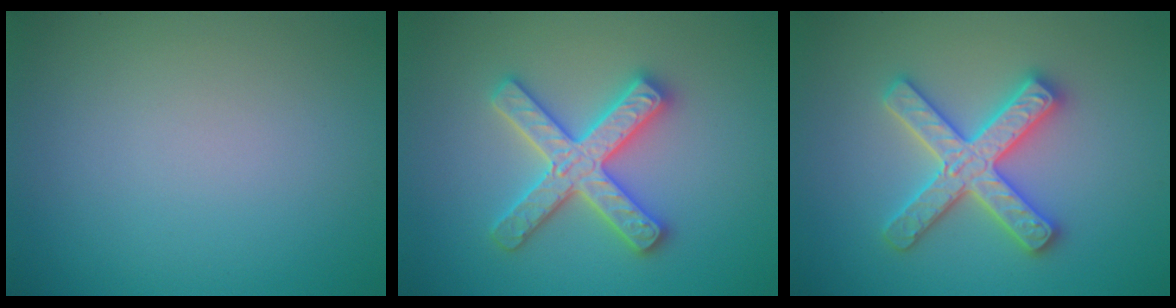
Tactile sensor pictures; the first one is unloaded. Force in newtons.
{"total": 5.0, "press": 5.0, "slide": 0.8}
{"total": 4.9, "press": 4.9, "slide": 0.8}